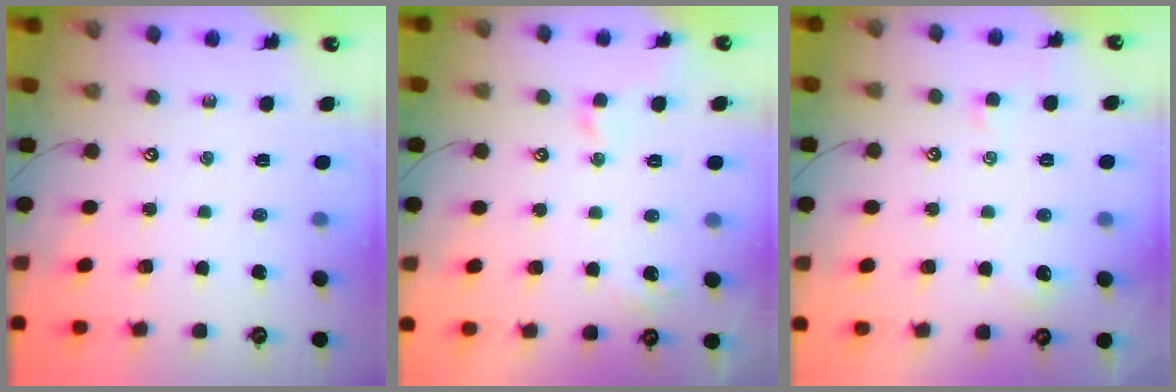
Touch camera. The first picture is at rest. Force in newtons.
{"total": 2.7, "press": 2.6, "slide": 0.6}
{"total": 0.5, "press": 0.2, "slide": 0.5}